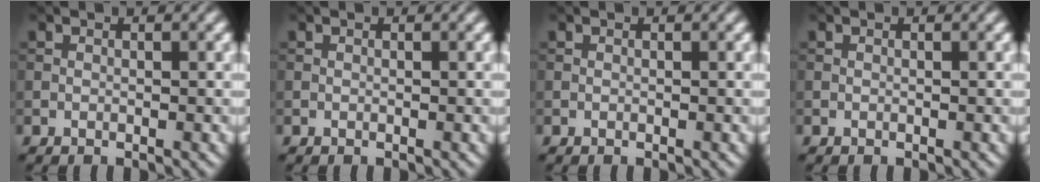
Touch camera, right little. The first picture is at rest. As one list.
[{"total": 0.0}, {"total": 0.0}, {"total": 0.0}]